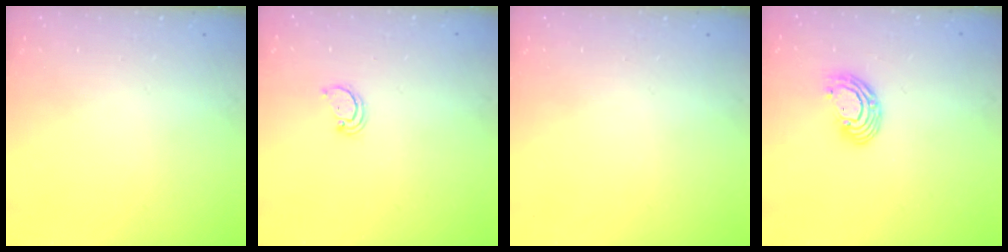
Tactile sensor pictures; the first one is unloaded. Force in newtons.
{"total": 2.2, "press": 2.2, "slide": 0.1}
{"total": 0.0}
{"total": 8.4, "press": 8.3, "slide": 1.4}